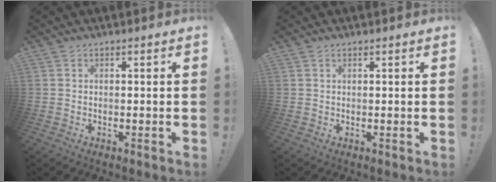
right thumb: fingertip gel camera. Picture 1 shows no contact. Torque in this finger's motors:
{"motor_torque": [0.00, -0.09, -0.25, 0.16, -0.01]}